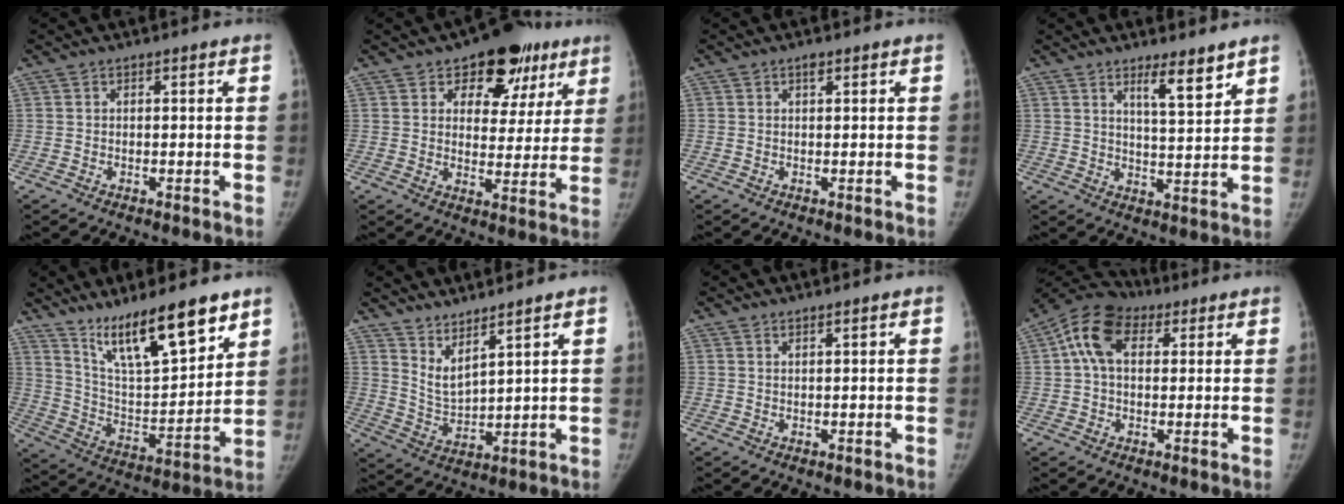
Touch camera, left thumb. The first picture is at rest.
{"total": 14.7, "force": [8.3, 9.0, 8.1], "torque": [-0.038, -0.020, 0.112]}
{"total": 0.9, "force": [0.6, 0.4, 0.5], "torque": [-0.001, 0.000, 0.010]}
{"total": 6.5, "force": [4.6, 1.3, 4.4], "torque": [-0.059, -0.040, 0.074]}
{"total": 18.4, "force": [13.0, 4.8, 12.1], "torque": [-0.166, -0.072, 0.236]}
{"total": 6.7, "force": [5.5, 1.1, 3.7], "torque": [-0.071, -0.058, 0.120]}
{"total": 0.8, "force": [0.8, -0.1, 0.4], "torque": [-0.005, -0.007, 0.015]}
{"total": 11.0, "force": [3.4, 7.2, 7.5], "torque": [-0.127, 0.028, 0.048]}